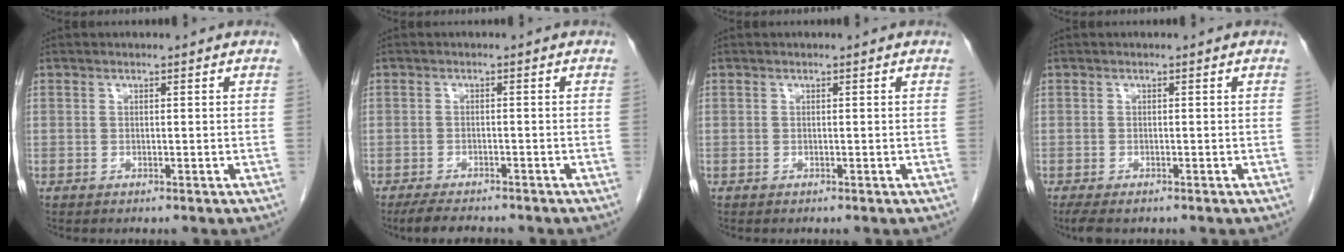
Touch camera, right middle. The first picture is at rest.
{"total": 5.0, "force": [-4.3, 1.1, 2.2], "torque": [-0.043, -0.013, -0.067]}
{"total": 0.0}
{"total": 3.1, "force": [-2.3, 1.1, 1.8], "torque": [-0.037, -0.011, -0.035]}